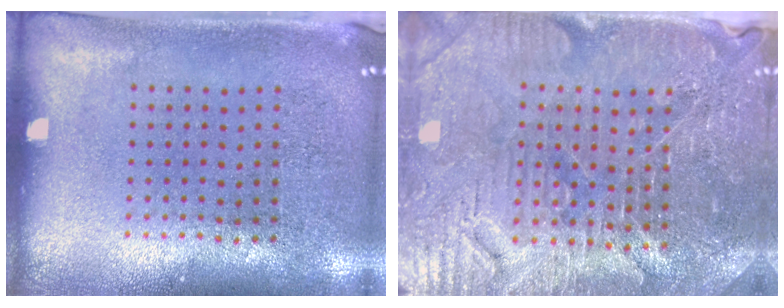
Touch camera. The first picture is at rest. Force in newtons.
{"total": 4.2, "press": 4.1, "slide": 1.0}